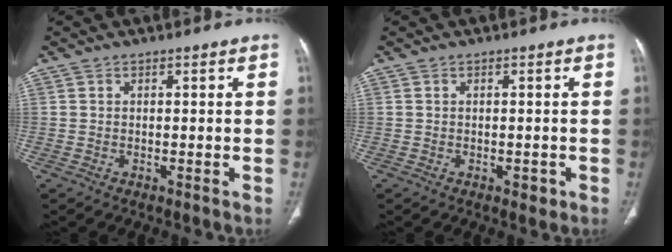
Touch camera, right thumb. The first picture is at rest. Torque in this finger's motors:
{"motor_torque": [0.17, 0.60, -0.16, 0.07, 0.01]}